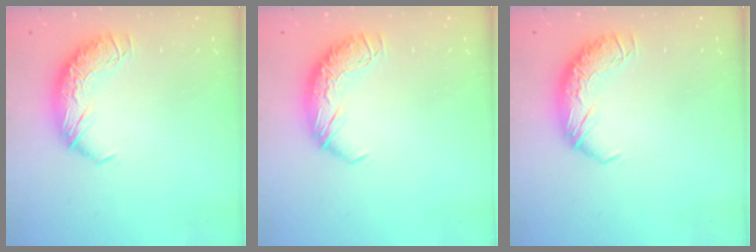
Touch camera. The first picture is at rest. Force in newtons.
{"total": 0.0}
{"total": 0.0}